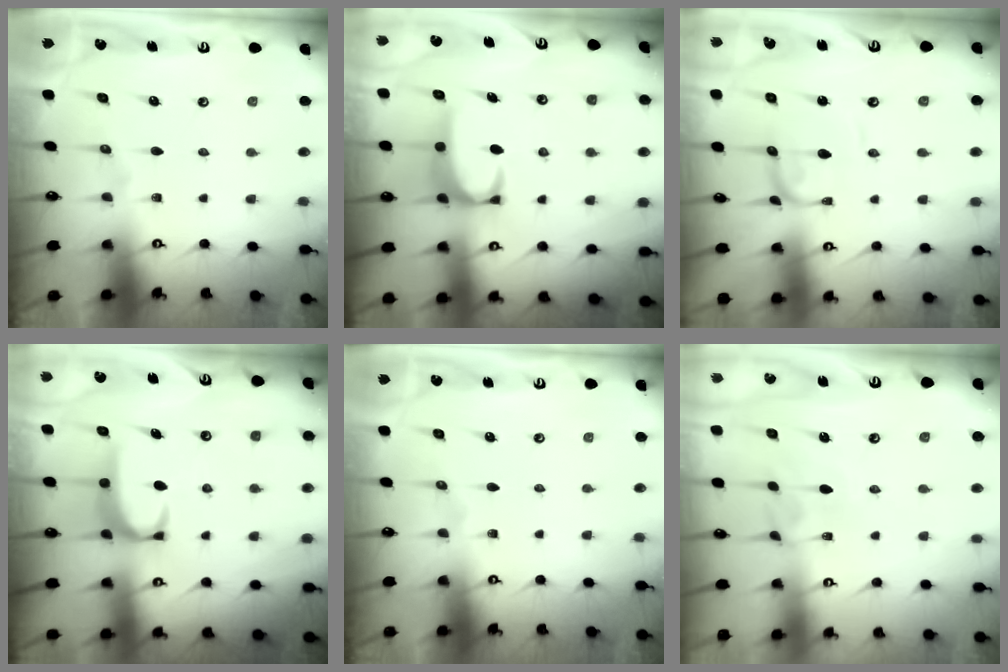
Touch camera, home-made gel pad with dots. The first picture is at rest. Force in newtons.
{"total": 3.6, "press": 3.5, "slide": 0.9}
{"total": 1.6, "press": 1.6, "slide": 0.2}
{"total": 2.9, "press": 2.8, "slide": 0.5}
{"total": 0.0}
{"total": 3.0, "press": 3.0, "slide": 0.2}